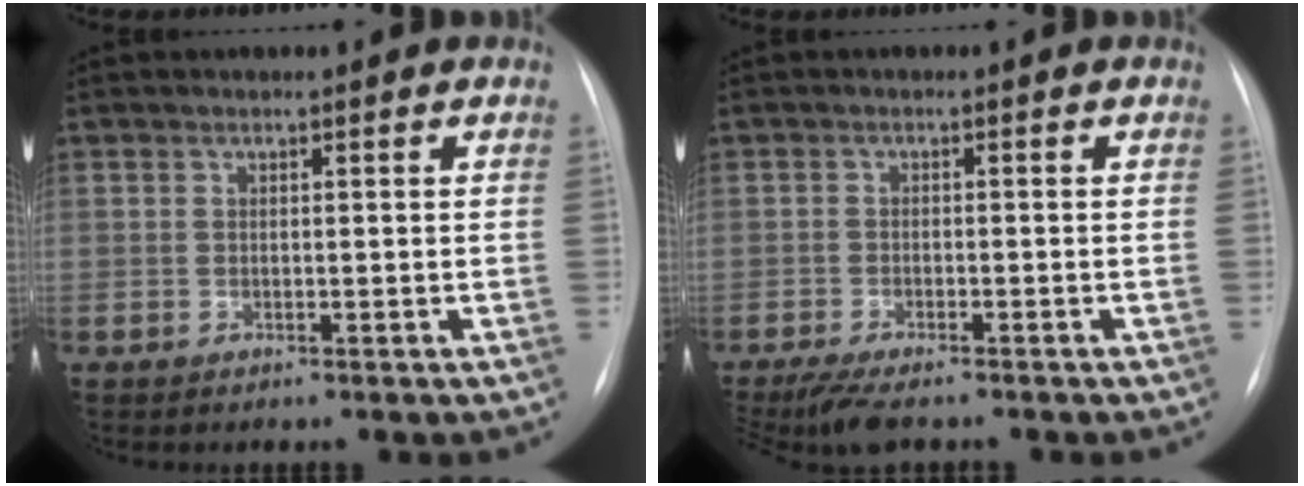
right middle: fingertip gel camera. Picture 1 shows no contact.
{"total": 6.9, "force": [-5.5, 1.4, 3.8], "torque": [-0.067, -0.016, -0.089]}